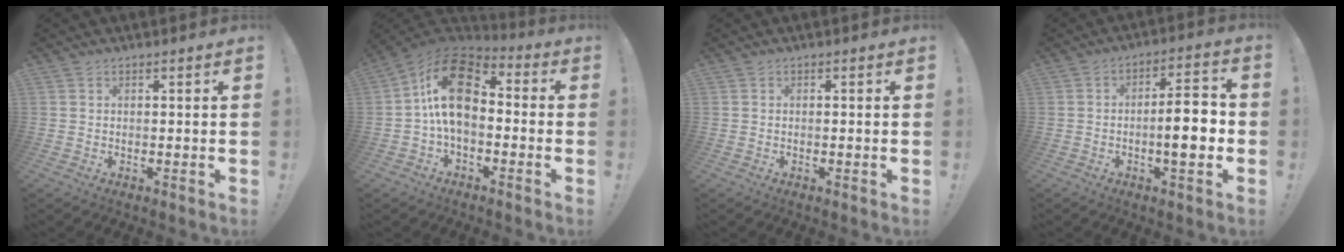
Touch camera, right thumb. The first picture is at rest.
{"total": 17.5, "force": [1.9, 11.0, 13.5], "torque": [-0.240, 0.013, 0.035]}
{"total": 0.5, "force": [-0.3, -0.1, 0.3], "torque": [-0.005, -0.001, -0.006]}
{"total": 10.8, "force": [-2.1, 3.0, 10.2], "torque": [-0.142, 0.007, -0.039]}